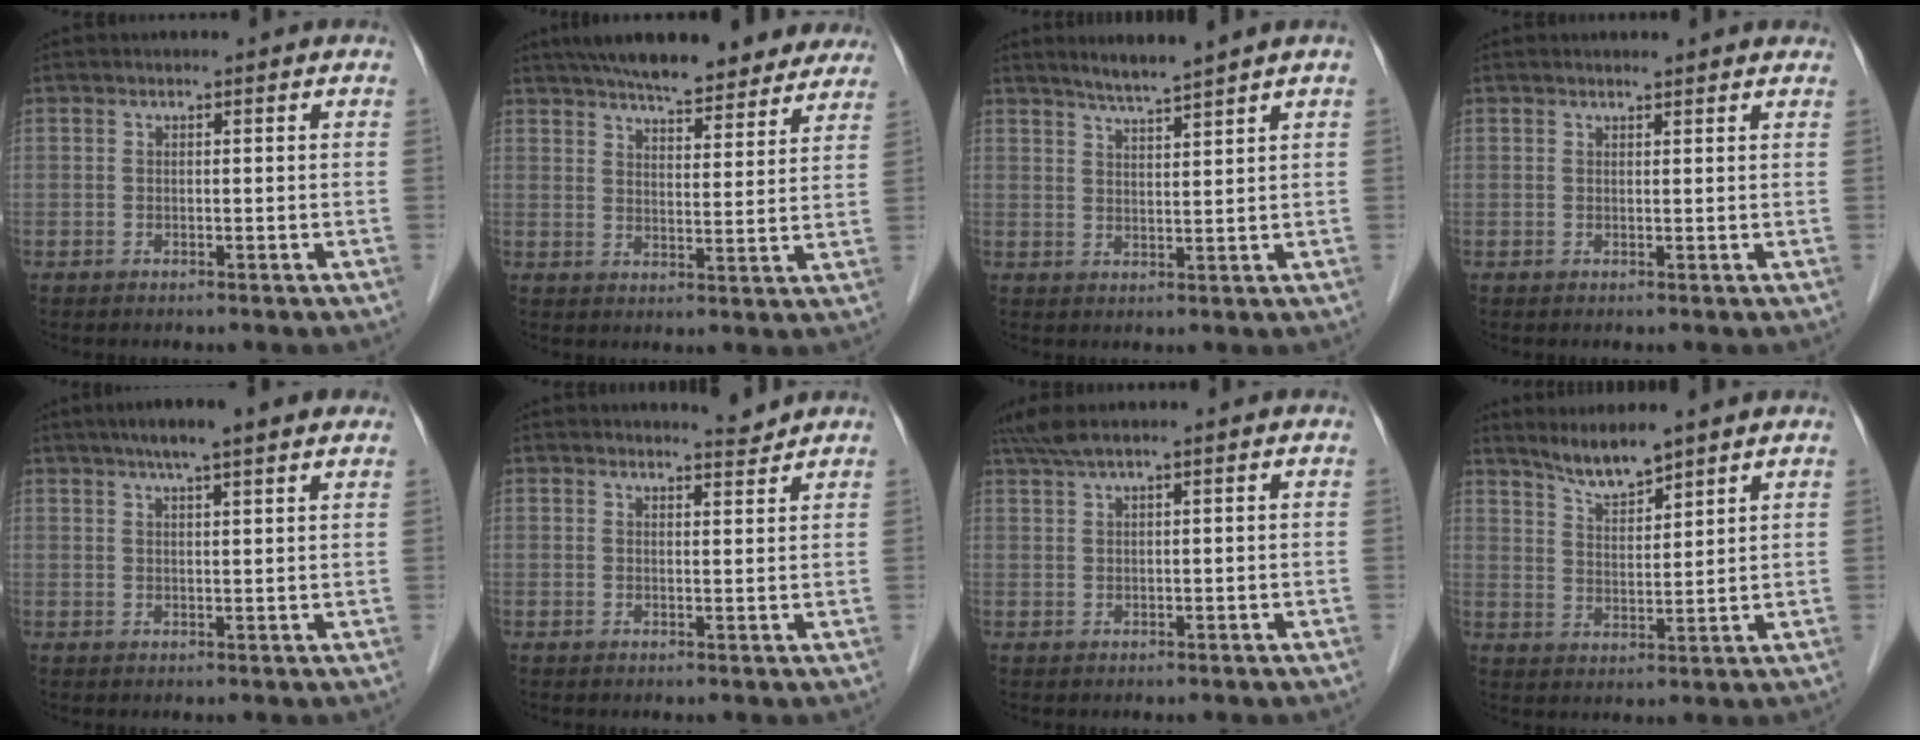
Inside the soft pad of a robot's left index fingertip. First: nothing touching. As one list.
[{"total": 19.5, "force": [16.7, 4.6, 8.9], "torque": [-0.131, 0.023, 0.219]}, {"total": 4.2, "force": [3.5, -1.2, 1.9], "torque": [-0.038, -0.008, 0.069]}, {"total": 2.7, "force": [2.6, 0.5, 0.8], "torque": [-0.015, 0.011, 0.025]}, {"total": 7.5, "force": [5.6, 0.6, 5.1], "torque": [-0.074, 0.032, 0.080]}, {"total": 2.0, "force": [1.9, -0.3, -0.3], "torque": [-0.007, -0.013, 0.029]}, {"total": 3.2, "force": [2.4, -0.3, 2.1], "torque": [-0.053, 0.023, 0.054]}, {"total": 5.7, "force": [5.1, 0.3, 2.4], "torque": [-0.053, 0.000, 0.102]}]